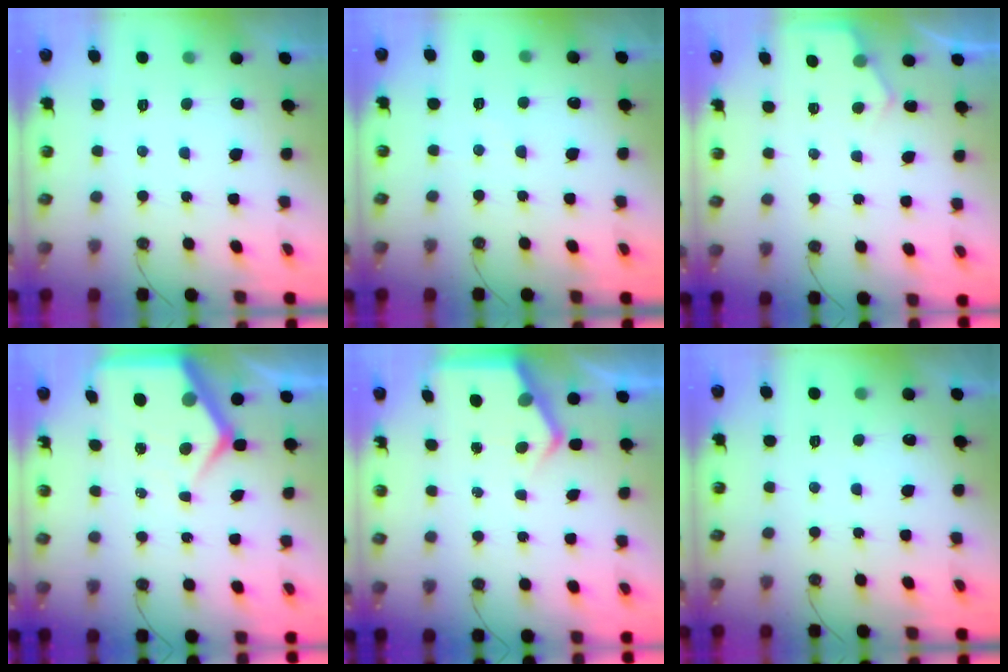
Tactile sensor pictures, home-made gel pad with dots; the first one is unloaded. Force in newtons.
{"total": 3.7, "press": 3.6, "slide": 0.6}
{"total": 4.1, "press": 4.1, "slide": 0.6}
{"total": 7.6, "press": 7.6, "slide": 0.9}
{"total": 4.2, "press": 4.1, "slide": 0.6}
{"total": 0.0}